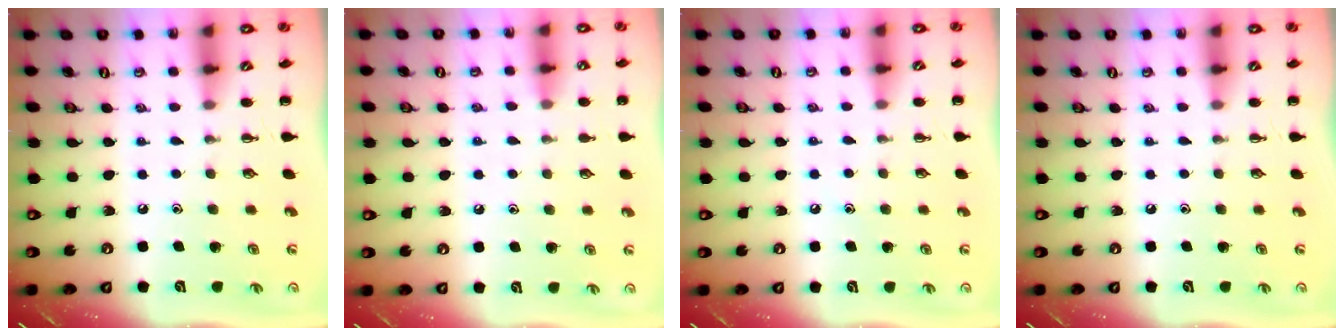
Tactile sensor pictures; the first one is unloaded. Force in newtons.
{"total": 6.2, "press": 5.8, "slide": 2.2}
{"total": 4.6, "press": 4.4, "slide": 1.3}
{"total": 0.0}